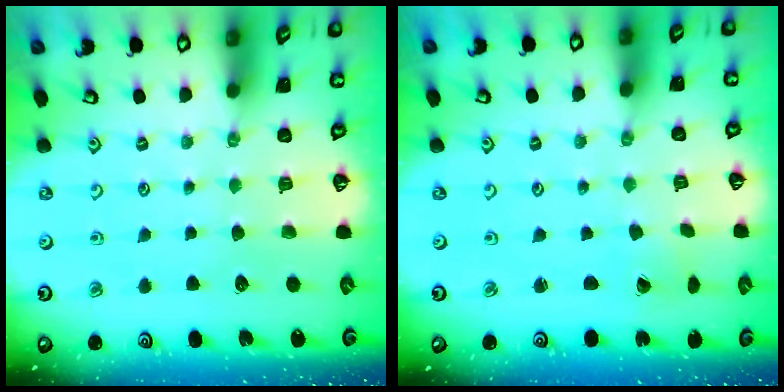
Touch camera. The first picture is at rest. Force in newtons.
{"total": 0.0}